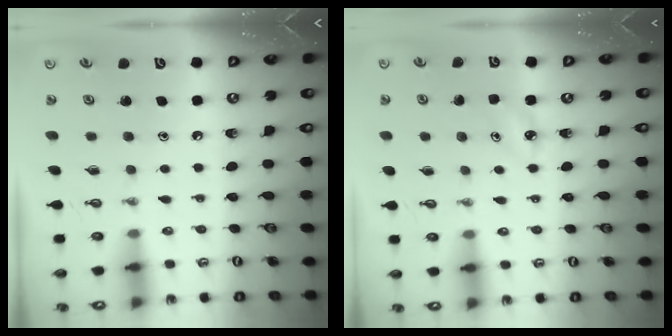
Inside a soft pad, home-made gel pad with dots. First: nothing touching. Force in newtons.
{"total": 3.9, "press": 3.8, "slide": 0.4}